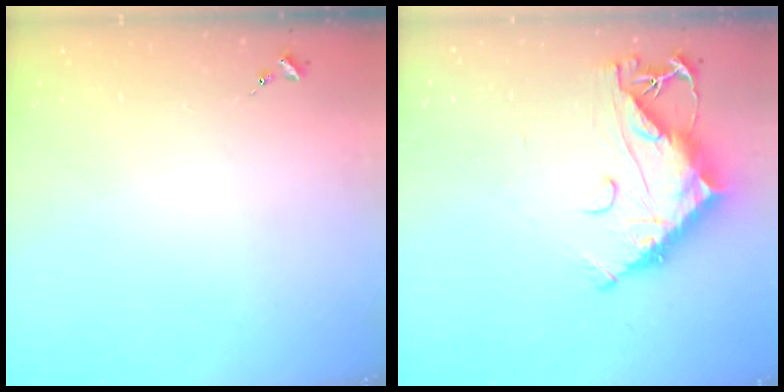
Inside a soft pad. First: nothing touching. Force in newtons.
{"total": 15.1, "press": 15.1, "slide": 1.2}